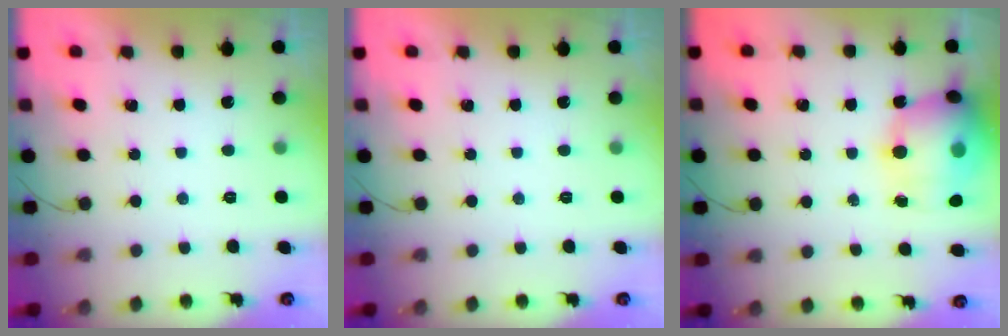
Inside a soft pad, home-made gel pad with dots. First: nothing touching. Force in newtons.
{"total": 0.0}
{"total": 19.5, "press": 19.1, "slide": 3.8}